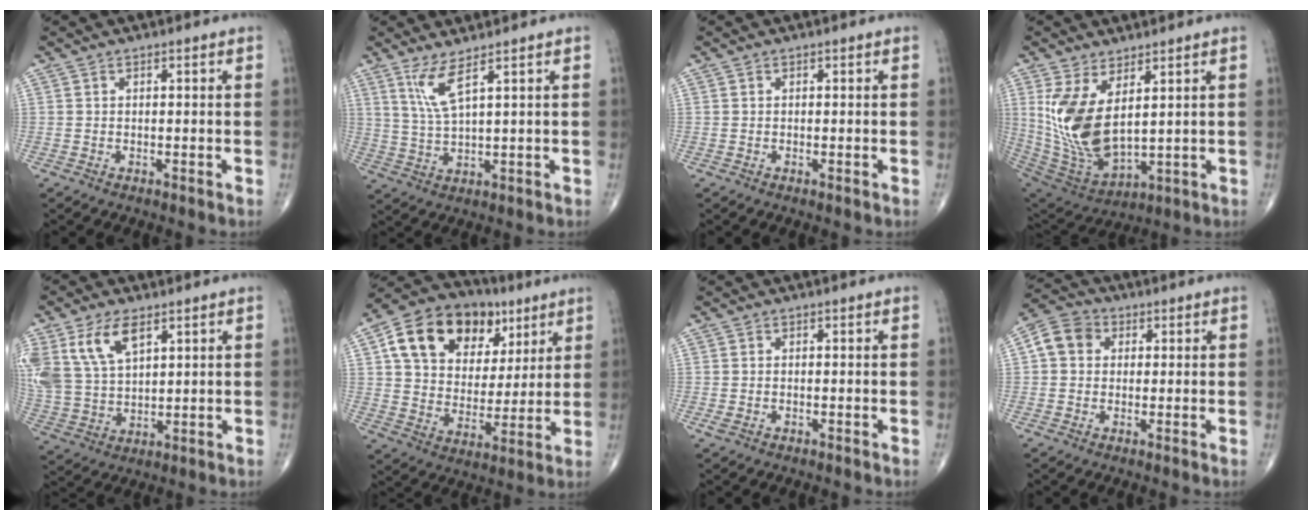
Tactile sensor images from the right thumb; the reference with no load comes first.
{"total": 5.3, "force": [3.1, 0.3, 4.3], "torque": [-0.099, -0.029, 0.072]}
{"total": 0.0}
{"total": 14.8, "force": [3.9, 7.2, 12.3], "torque": [-0.244, -0.033, 0.099]}
{"total": 13.1, "force": [6.4, 7.2, 8.9], "torque": [-0.176, -0.014, 0.135]}
{"total": 20.2, "force": [8.6, 14.3, 11.4], "torque": [-0.162, -0.005, 0.142]}
{"total": 1.1, "force": [-0.3, 0.7, 0.8], "torque": [-0.024, 0.001, -0.004]}
{"total": 6.4, "force": [1.2, 5.4, 3.3], "torque": [-0.051, 0.015, 0.012]}